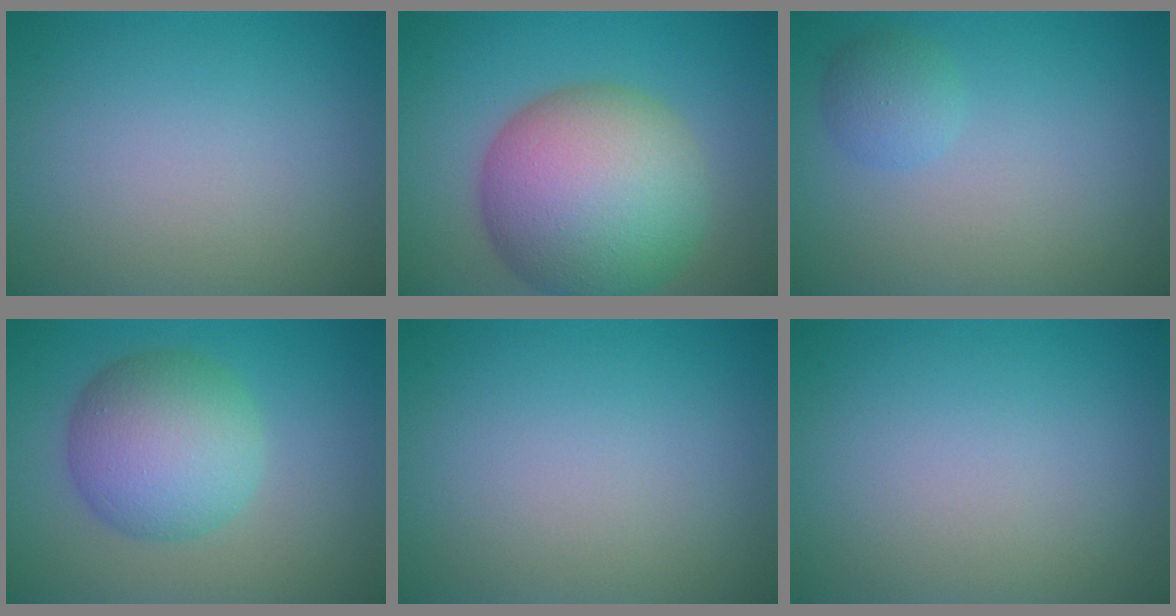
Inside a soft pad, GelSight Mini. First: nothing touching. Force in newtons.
{"total": 13.3, "press": 13.3, "slide": 0.4}
{"total": 1.8, "press": 1.8, "slide": 0.1}
{"total": 7.1, "press": 7.1, "slide": 0.1}
{"total": 0.0}
{"total": 0.0}